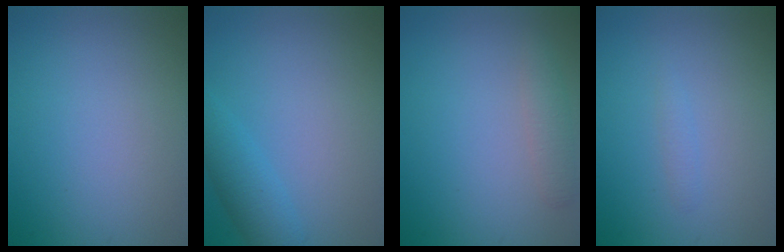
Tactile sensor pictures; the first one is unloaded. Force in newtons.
{"total": 2.6, "press": 2.6, "slide": 0.2}
{"total": 1.5, "press": 1.5, "slide": 0.0}
{"total": 0.6, "press": 0.6, "slide": 0.1}